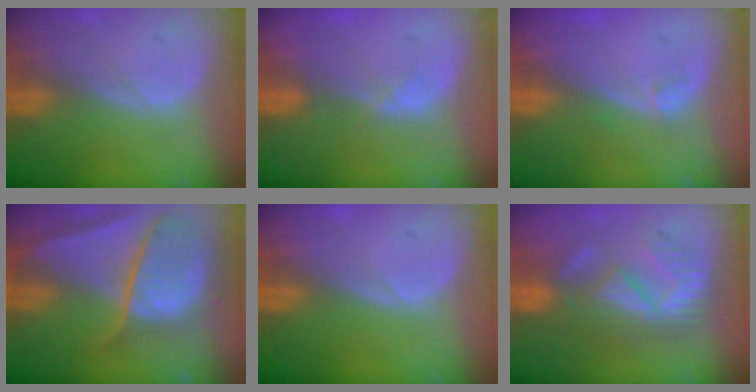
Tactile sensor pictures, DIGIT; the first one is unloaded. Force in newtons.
{"total": 1.4, "press": 1.2, "slide": 0.7}
{"total": 1.0, "press": 0.9, "slide": 0.3}
{"total": 10.6, "press": 8.9, "slide": 5.7}
{"total": 0.0}
{"total": 8.9, "press": 7.9, "slide": 4.1}